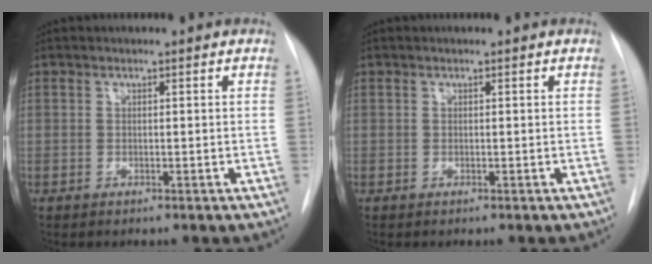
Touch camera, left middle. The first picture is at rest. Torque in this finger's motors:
{"motor_torque": [-0.05, 0.02, 0.03, 0.00]}